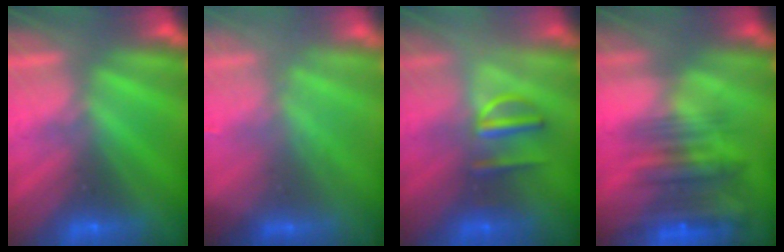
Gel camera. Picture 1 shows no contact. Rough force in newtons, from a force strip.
{"total": 2.7}
{"total": 2.9}
{"total": 6.5}